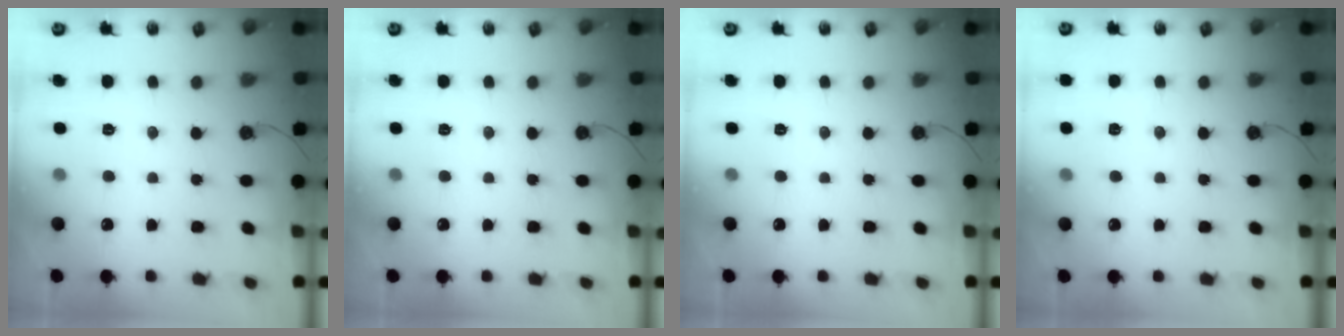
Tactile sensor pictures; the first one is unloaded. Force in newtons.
{"total": 0.0}
{"total": 0.0}
{"total": 2.2, "press": 2.1, "slide": 0.7}